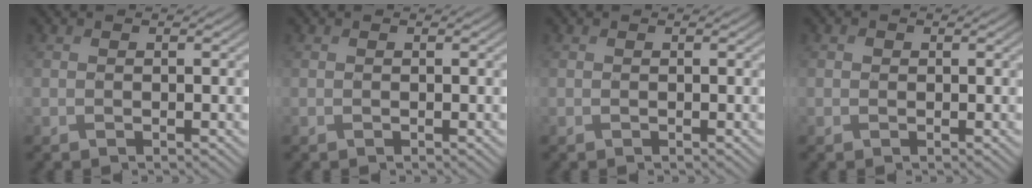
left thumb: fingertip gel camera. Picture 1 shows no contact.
{"total": 0.0}
{"total": 0.0}
{"total": 0.6, "force": [0.1, 0.6, 0.2], "torque": [0.000, -0.003, -0.002]}